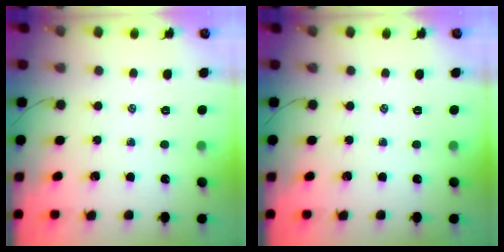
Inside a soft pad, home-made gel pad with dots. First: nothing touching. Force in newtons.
{"total": 0.0}